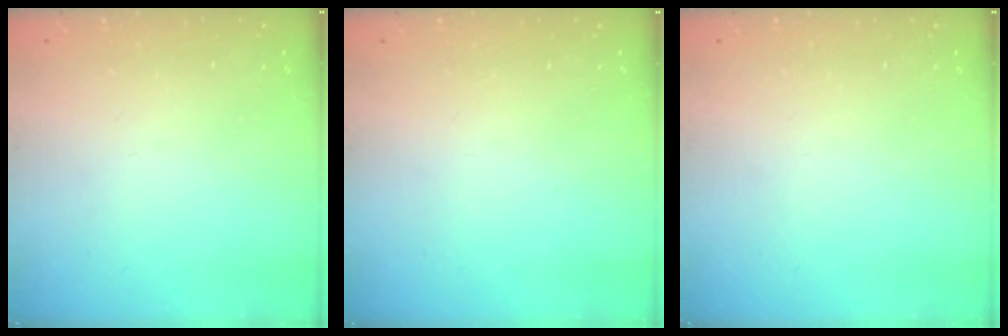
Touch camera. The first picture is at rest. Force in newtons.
{"total": 2.5, "press": 2.4, "slide": 0.4}
{"total": 0.0}